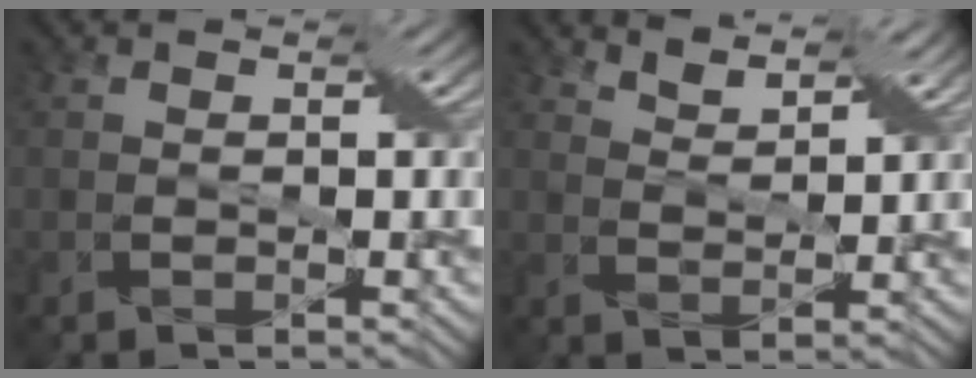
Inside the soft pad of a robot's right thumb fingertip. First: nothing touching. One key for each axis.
{"total": 3.5, "fx": 3.1, "fy": 0.6, "fz": 1.6, "tx": -0.035, "ty": -0.003, "tz": 0.063}